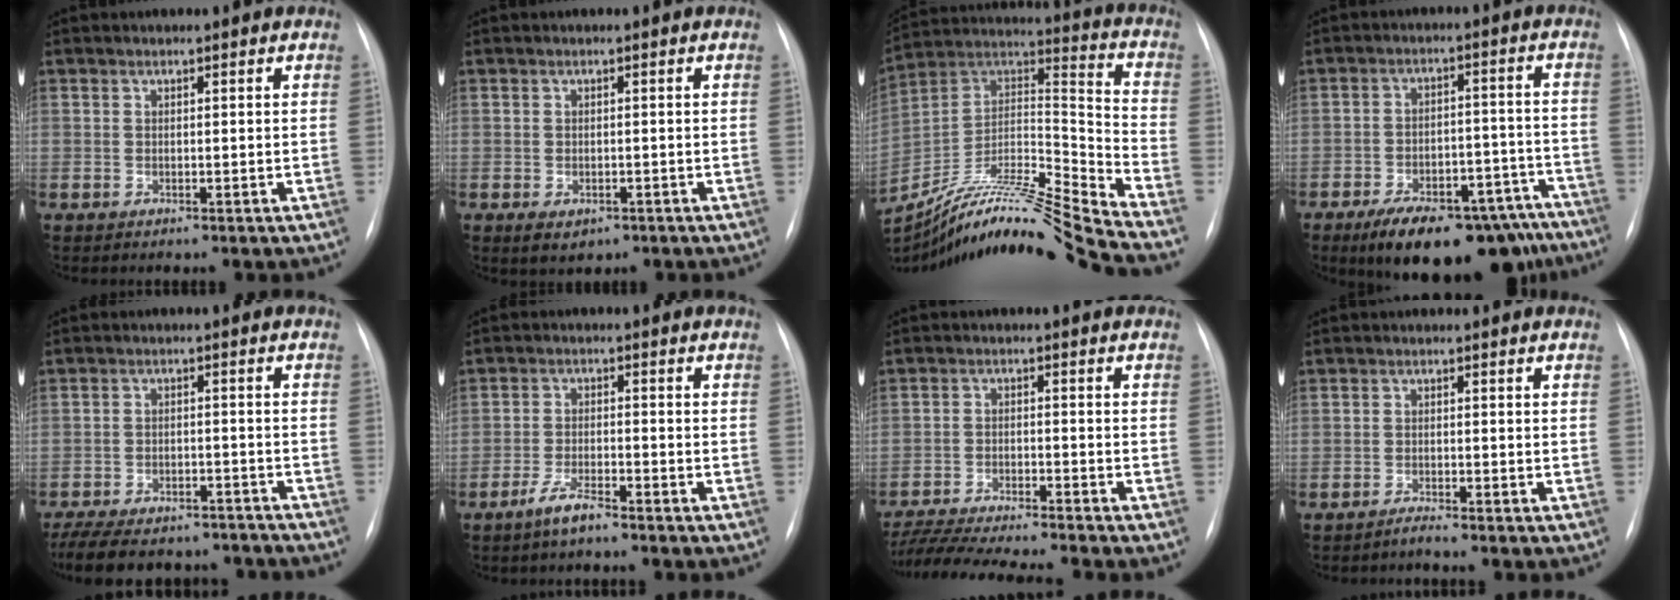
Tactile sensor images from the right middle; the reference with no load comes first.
{"total": 2.7, "force": [-1.3, 1.7, 1.6], "torque": [-0.023, -0.003, -0.006]}
{"total": 22.8, "force": [-20.4, -2.6, 9.9], "torque": [-0.197, 0.004, -0.355]}
{"total": 20.3, "force": [-15.9, 7.9, 10.0], "torque": [-0.097, 0.029, -0.215]}
{"total": 18.4, "force": [-16.1, 5.8, 6.6], "torque": [-0.166, -0.007, -0.219]}
{"total": 3.8, "force": [-3.0, 0.4, 2.2], "torque": [-0.050, -0.004, -0.060]}
{"total": 13.8, "force": [-12.4, -0.6, 6.0], "torque": [-0.099, -0.017, -0.205]}
{"total": 1.2, "force": [-1.1, -0.4, 0.3], "torque": [-0.007, -0.002, -0.019]}